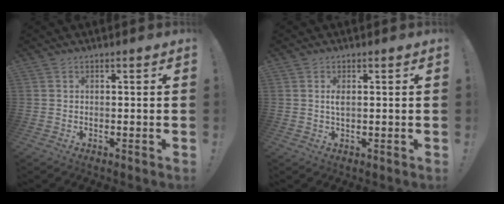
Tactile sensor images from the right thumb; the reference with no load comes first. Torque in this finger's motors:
{"motor_torque": [0.07, -0.10, 0.45, -0.36, 0.14]}